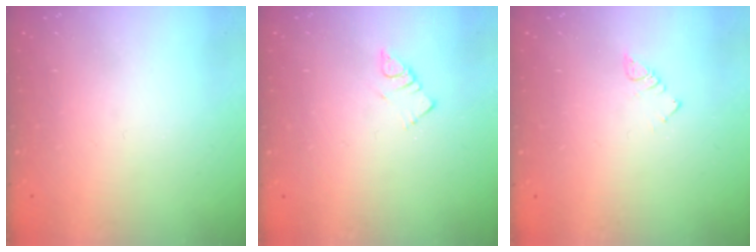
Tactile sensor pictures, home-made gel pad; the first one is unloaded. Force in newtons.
{"total": 3.2, "press": 3.1, "slide": 0.5}
{"total": 3.4, "press": 3.4, "slide": 0.5}